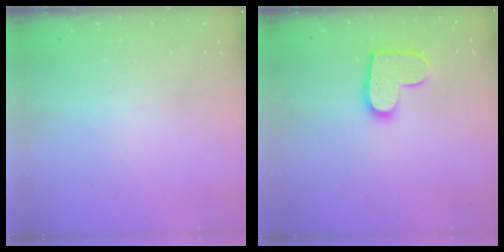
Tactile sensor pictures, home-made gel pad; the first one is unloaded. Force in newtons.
{"total": 12.1, "press": 12.0, "slide": 0.6}